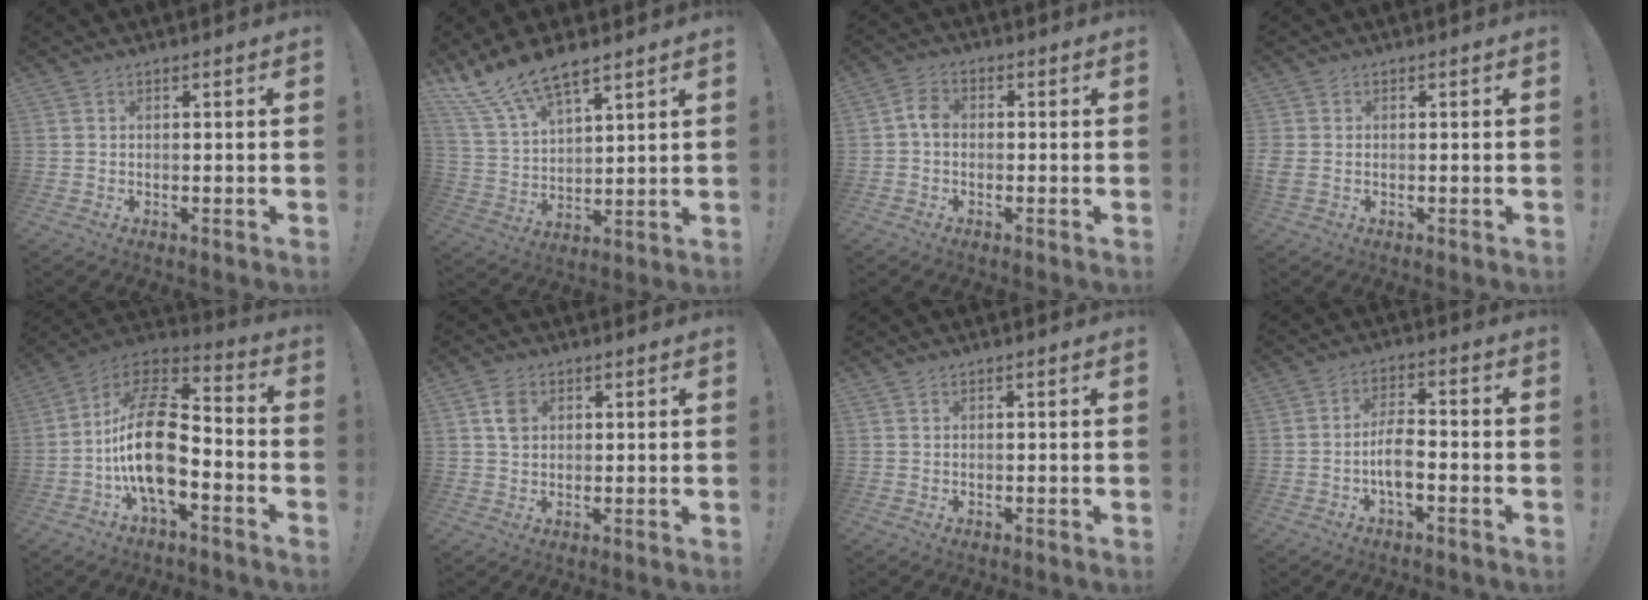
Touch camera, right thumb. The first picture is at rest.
{"total": 12.5, "force": [10.2, 4.2, 5.9], "torque": [-0.134, -0.058, 0.193]}
{"total": 3.9, "force": [-0.1, 2.9, 2.6], "torque": [-0.048, 0.012, -0.001]}
{"total": 2.4, "force": [0.0, 1.7, 1.6], "torque": [-0.028, -0.003, 0.000]}
{"total": 20.1, "force": [-3.8, 10.4, 16.8], "torque": [-0.325, 0.028, -0.062]}
{"total": 4.6, "force": [1.3, 3.5, 2.7], "torque": [-0.033, 0.000, 0.023]}
{"total": 0.0}
{"total": 7.3, "force": [-2.5, 3.1, 6.1], "torque": [-0.120, 0.008, -0.047]}